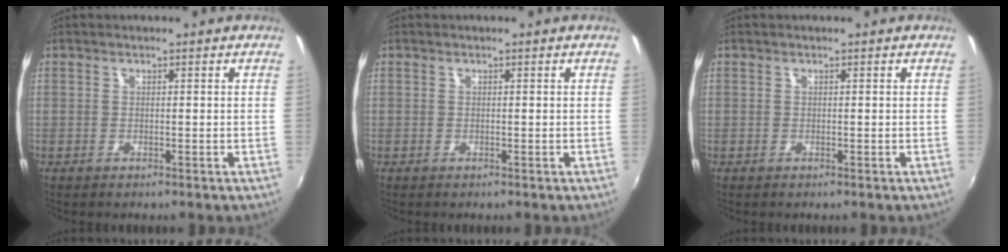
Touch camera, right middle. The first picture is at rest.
{"total": 0.0}
{"total": 0.0}